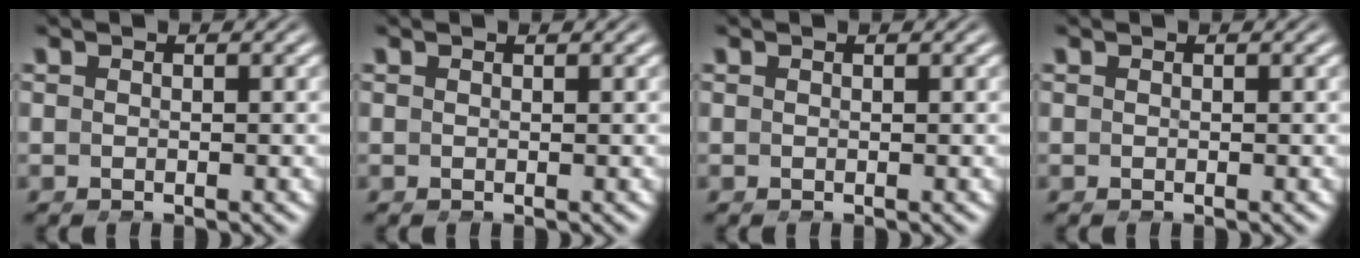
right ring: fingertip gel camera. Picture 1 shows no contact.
{"total": 0.0}
{"total": 0.0}
{"total": 0.0}